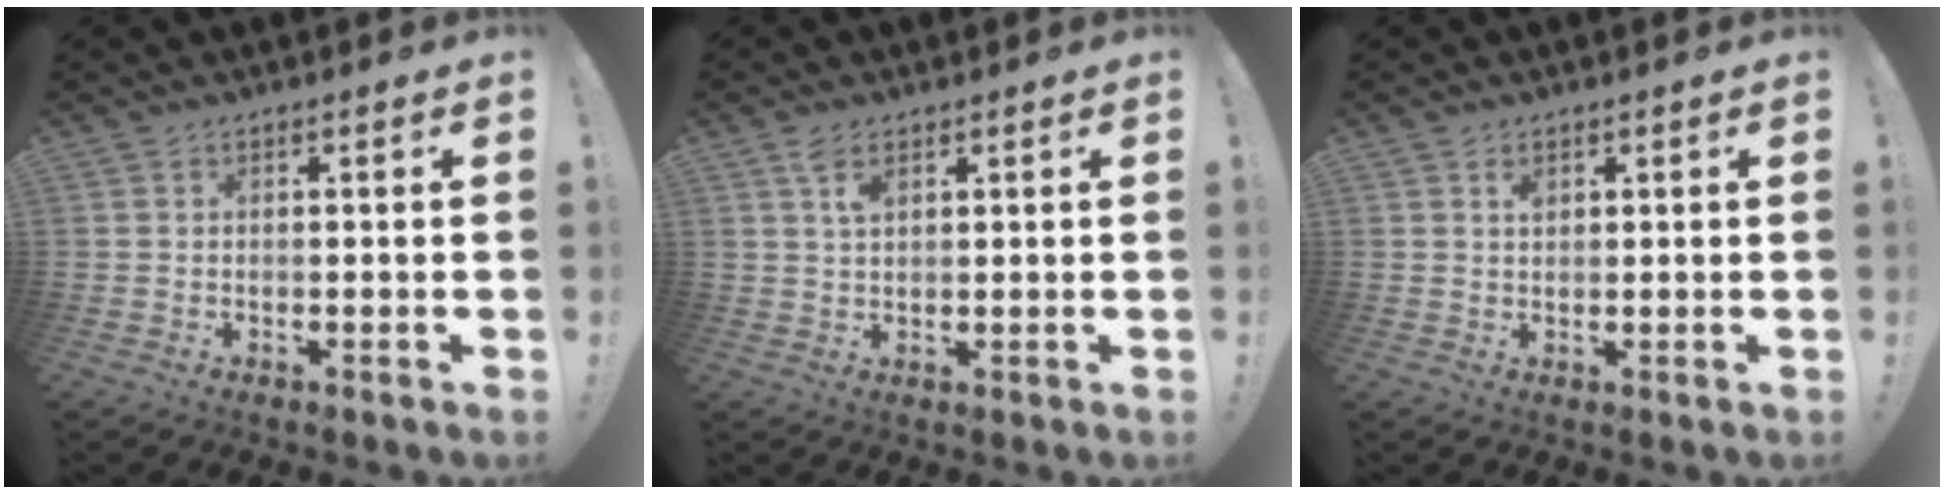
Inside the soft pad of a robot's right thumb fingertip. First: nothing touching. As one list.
[{"total": 3.9, "force": [2.1, 1.7, 2.8], "torque": [-0.048, -0.005, 0.036]}, {"total": 1.4, "force": [0.8, 1.0, 0.6], "torque": [0.002, -0.005, 0.013]}]